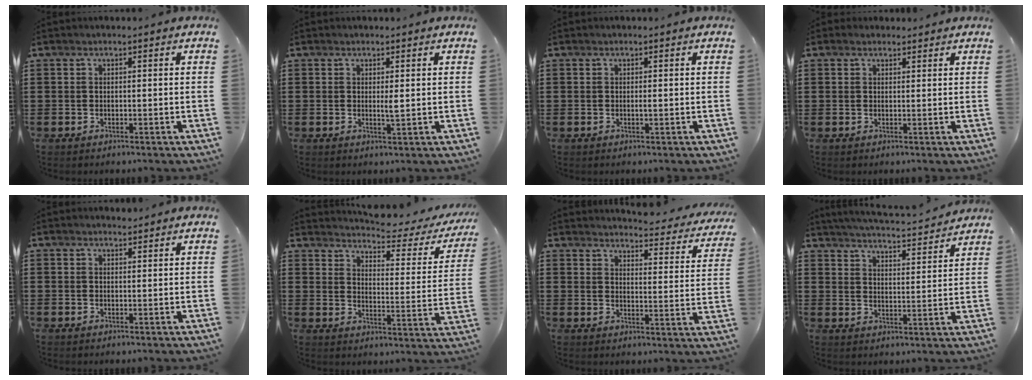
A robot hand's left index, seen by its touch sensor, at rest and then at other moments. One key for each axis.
{"total": 1.7, "fx": 0.3, "fy": 0.3, "fz": 1.7, "tx": -0.035, "ty": -0.001, "tz": 0.005}
{"total": 0.5, "fx": 0.0, "fy": 0.1, "fz": 0.5, "tx": -0.011, "ty": -0.002, "tz": 0.001}
{"total": 1.4, "fx": 1.2, "fy": 0.6, "fz": 0.2, "tx": -0.006, "ty": 0.003, "tz": 0.024}
{"total": 1.2, "fx": 1.1, "fy": 0.3, "fz": 0.1, "tx": -0.005, "ty": 0.001, "tz": 0.022}
{"total": 3.7, "fx": 3.5, "fy": 0.0, "fz": 1.4, "tx": -0.042, "ty": -0.030, "tz": 0.050}
{"total": 3.5, "fx": 3.4, "fy": 0.0, "fz": 0.7, "tx": -0.018, "ty": -0.036, "tz": 0.051}
{"total": 4.2, "fx": 4.1, "fy": -0.5, "fz": 0.7, "tx": -0.033, "ty": -0.033, "tz": 0.066}